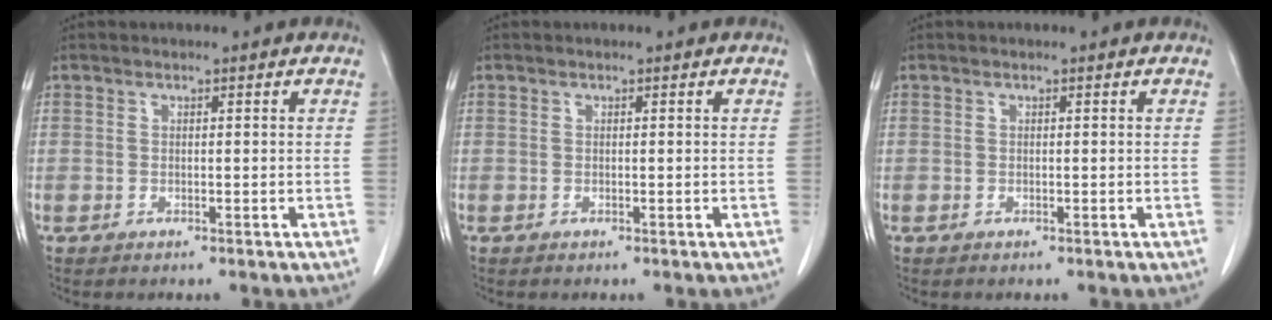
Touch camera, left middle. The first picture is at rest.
{"total": 0.0}
{"total": 0.0}